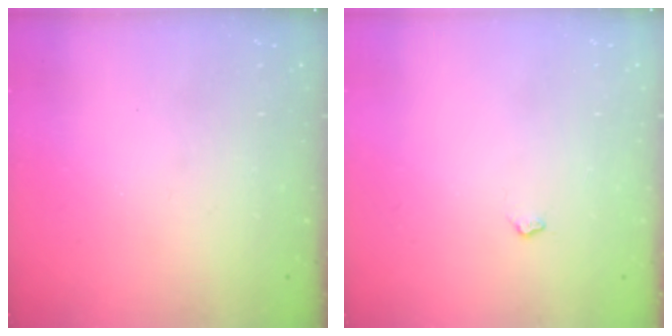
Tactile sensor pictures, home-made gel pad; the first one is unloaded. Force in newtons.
{"total": 3.1, "press": 3.0, "slide": 0.5}